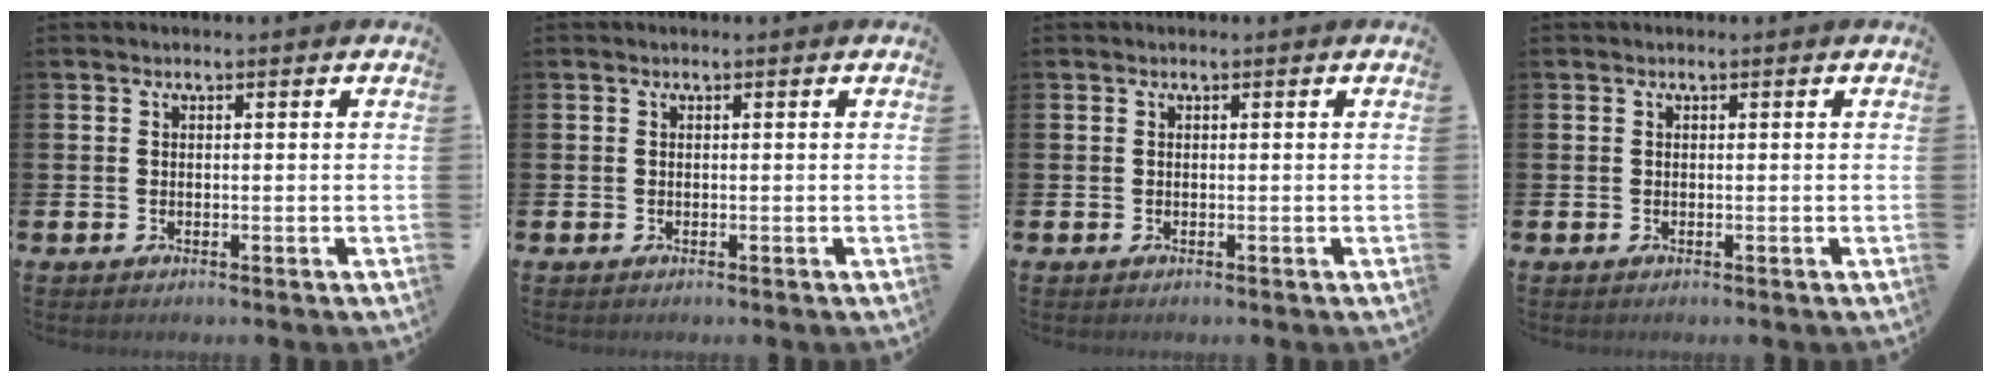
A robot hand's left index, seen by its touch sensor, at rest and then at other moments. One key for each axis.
{"total": 0.0}
{"total": 0.0}
{"total": 0.0}